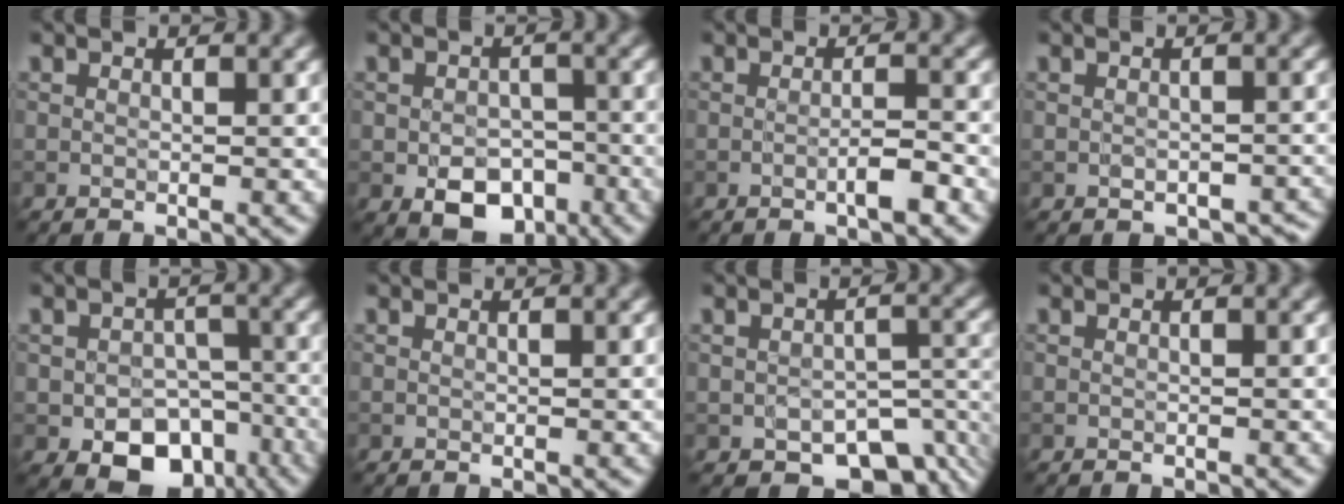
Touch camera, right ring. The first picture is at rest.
{"total": 5.7, "force": [-2.2, 3.8, 3.5], "torque": [-0.057, -0.013, -0.029]}
{"total": 2.2, "force": [-0.9, 0.3, 2.0], "torque": [-0.028, 0.006, -0.014]}
{"total": 2.9, "force": [-1.7, 2.0, 1.3], "torque": [-0.010, 0.007, -0.012]}
{"total": 8.1, "force": [-3.4, 5.5, 4.8], "torque": [-0.066, -0.019, -0.033]}
{"total": 0.0}
{"total": 7.3, "force": [-3.6, 4.2, 4.8], "torque": [-0.055, -0.013, -0.044]}
{"total": 0.5, "force": [-0.5, 0.0, 0.2], "torque": [-0.002, -0.002, -0.008]}